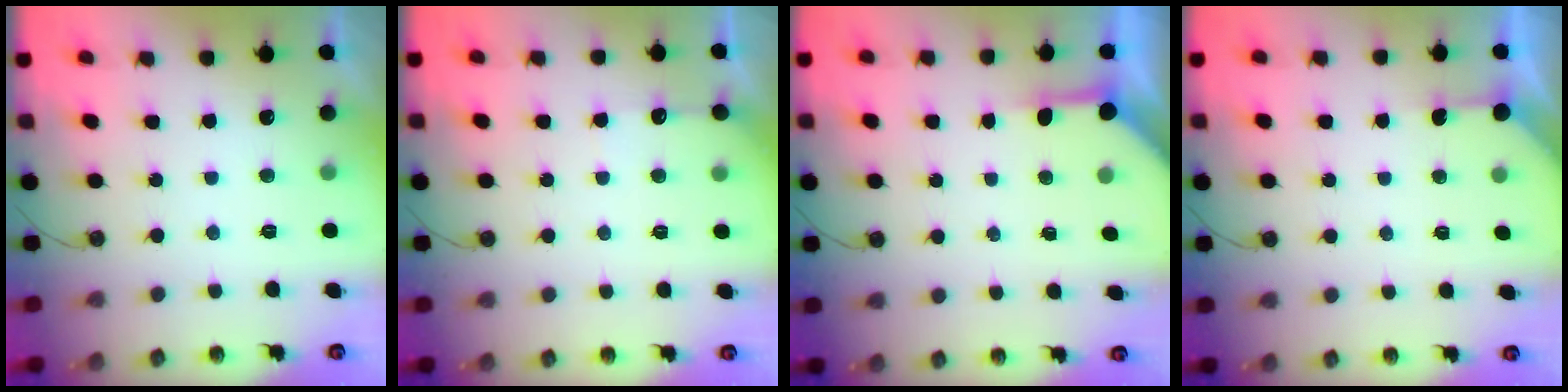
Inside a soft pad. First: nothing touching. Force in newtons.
{"total": 5.7, "press": 5.7, "slide": 0.7}
{"total": 3.9, "press": 3.8, "slide": 0.5}
{"total": 1.6, "press": 1.5, "slide": 0.3}